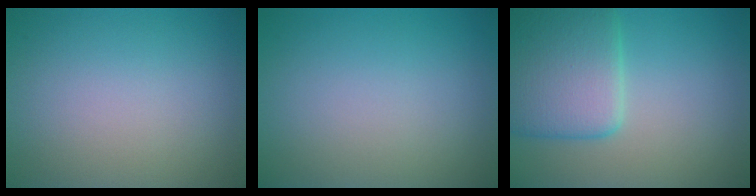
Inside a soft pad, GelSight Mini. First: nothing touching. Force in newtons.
{"total": 0.0}
{"total": 6.2, "press": 6.2, "slide": 0.2}